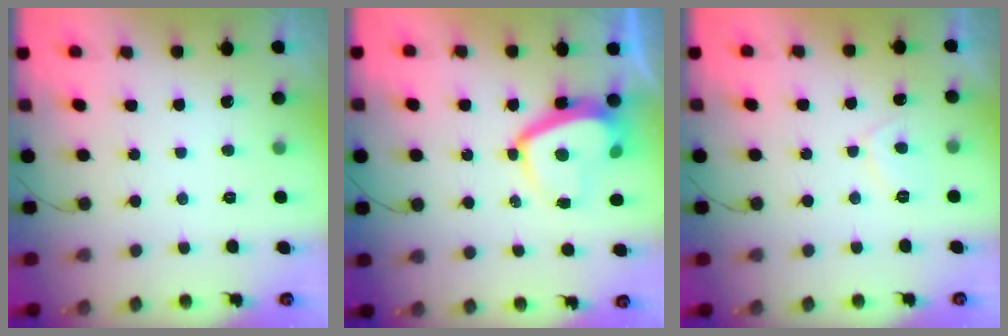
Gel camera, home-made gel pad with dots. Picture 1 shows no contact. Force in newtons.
{"total": 8.2, "press": 8.1, "slide": 1.3}
{"total": 2.8, "press": 2.7, "slide": 0.6}